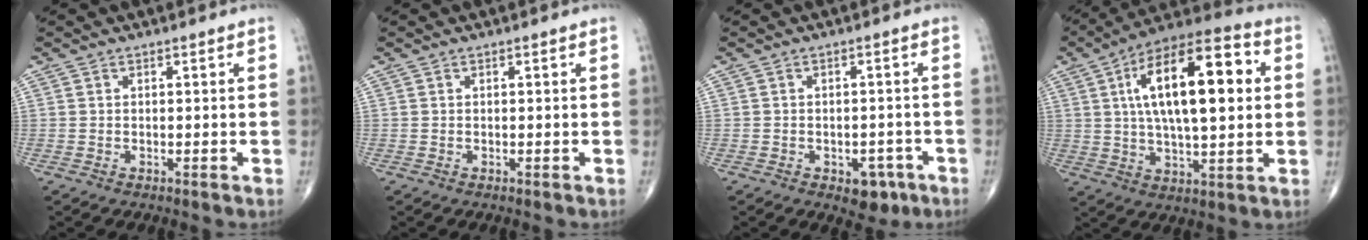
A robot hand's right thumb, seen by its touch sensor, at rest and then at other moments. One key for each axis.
{"total": 0.0}
{"total": 4.9, "fx": -2.5, "fy": 3.1, "fz": 2.9, "tx": -0.015, "ty": 0.015, "tz": -0.027}
{"total": 21.4, "fx": 4.3, "fy": 8.5, "fz": 19.2, "tx": -0.299, "ty": 0.015, "tz": 0.062}